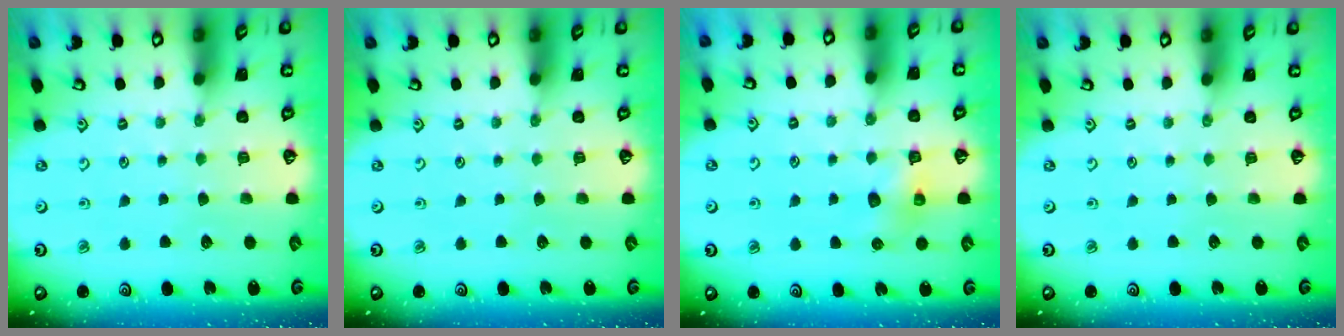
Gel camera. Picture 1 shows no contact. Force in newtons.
{"total": 0.0}
{"total": 6.9, "press": 6.9, "slide": 0.2}
{"total": 0.0}